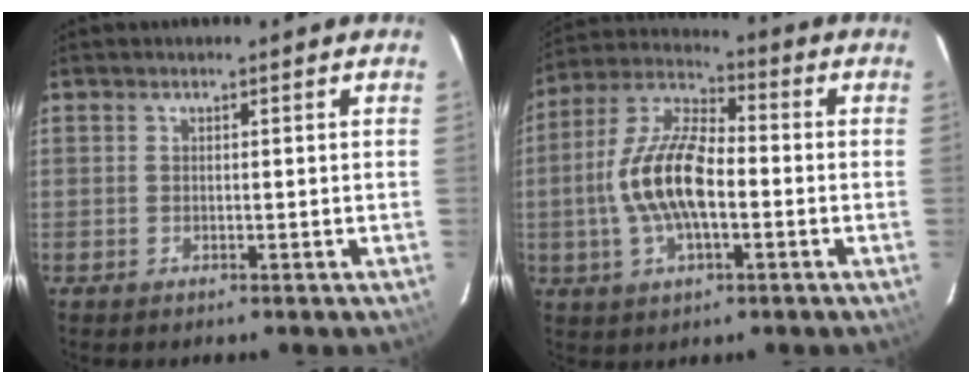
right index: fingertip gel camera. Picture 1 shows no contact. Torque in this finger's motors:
{"motor_torque": [1.36, -0.78, 1.05, 0.21]}